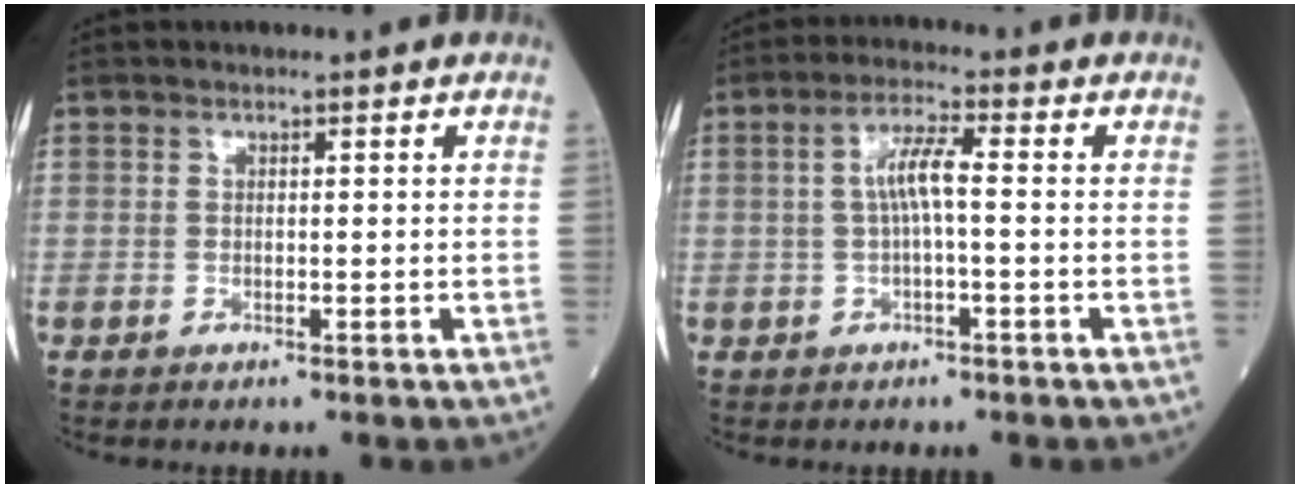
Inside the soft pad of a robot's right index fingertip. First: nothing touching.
{"total": 4.7, "force": [0.1, 0.5, 4.6], "torque": [-0.089, 0.013, 0.001]}